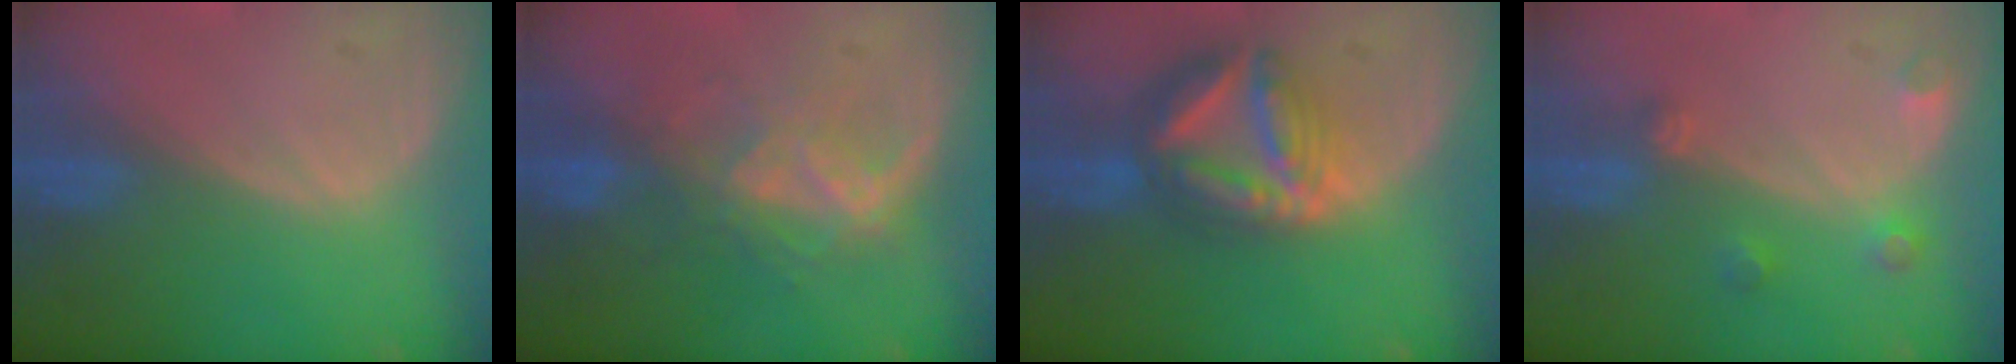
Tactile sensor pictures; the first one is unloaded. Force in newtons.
{"total": 6.6, "press": 6.1, "slide": 2.7}
{"total": 8.5, "press": 8.4, "slide": 0.8}
{"total": 2.6, "press": 2.6, "slide": 0.2}